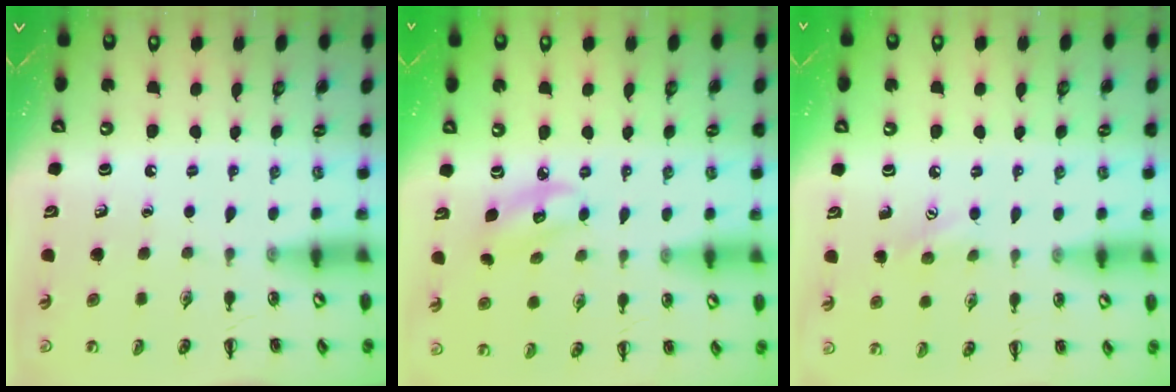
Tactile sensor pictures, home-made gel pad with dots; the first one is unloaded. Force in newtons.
{"total": 5.8, "press": 5.8, "slide": 0.6}
{"total": 6.0, "press": 5.8, "slide": 1.5}